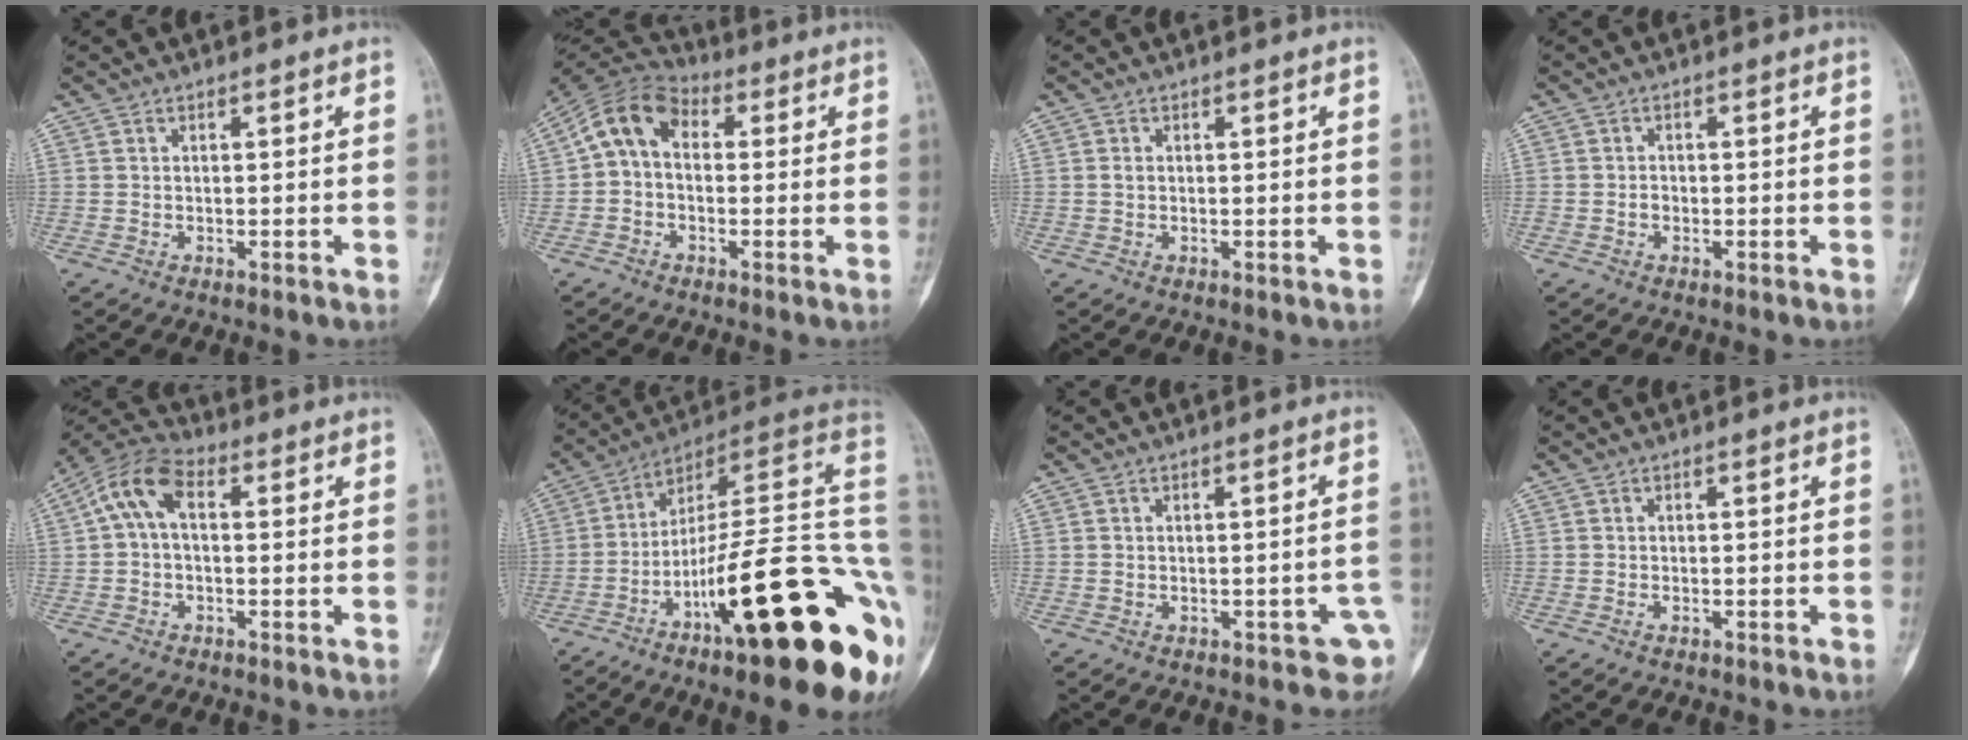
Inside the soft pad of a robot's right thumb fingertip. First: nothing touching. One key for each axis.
{"total": 9.7, "fx": 0.3, "fy": 7.1, "fz": 6.6, "tx": -0.108, "ty": 0.032, "tz": -0.013}
{"total": 0.9, "fx": -0.1, "fy": 0.8, "fz": 0.5, "tx": -0.005, "ty": 0.003, "tz": -0.004}
{"total": 1.3, "fx": -0.6, "fy": 1.1, "fz": 0.5, "tx": 0.002, "ty": 0.006, "tz": -0.012}
{"total": 8.9, "fx": 0.9, "fy": 5.5, "fz": 6.9, "tx": -0.129, "ty": 0.029, "tz": 0.005}
{"total": 28.6, "fx": -6.6, "fy": 6.6, "fz": 27.0, "tx": -0.304, "ty": 0.062, "tz": -0.103}
{"total": 4.4, "fx": -1.9, "fy": 2.7, "fz": 2.9, "tx": -0.010, "ty": 0.022, "tz": -0.020}
{"total": 0.7, "fx": -0.5, "fy": 0.4, "fz": 0.2, "tx": -0.001, "ty": 0.004, "tz": -0.010}